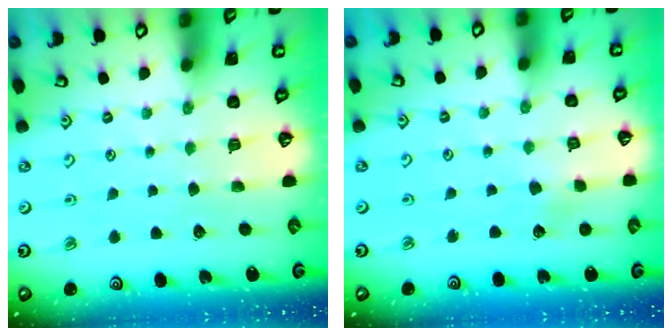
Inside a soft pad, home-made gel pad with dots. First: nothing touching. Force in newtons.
{"total": 1.6, "press": 1.6, "slide": 0.2}